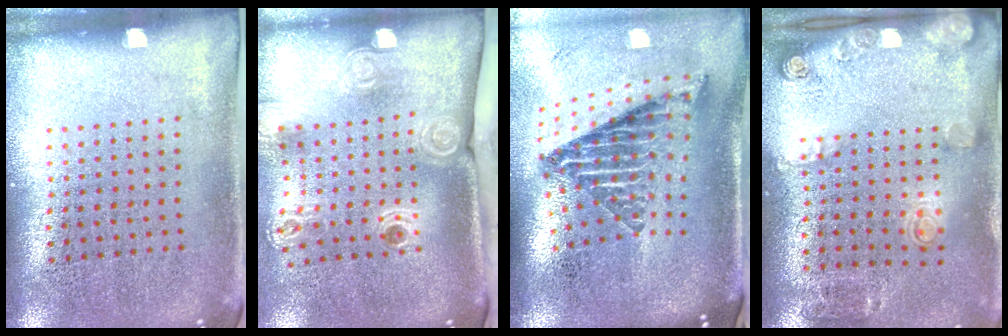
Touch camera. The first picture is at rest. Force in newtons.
{"total": 2.3, "press": 1.6, "slide": 1.6}
{"total": 2.6, "press": 1.7, "slide": 2.0}
{"total": 2.0, "press": 1.2, "slide": 1.6}